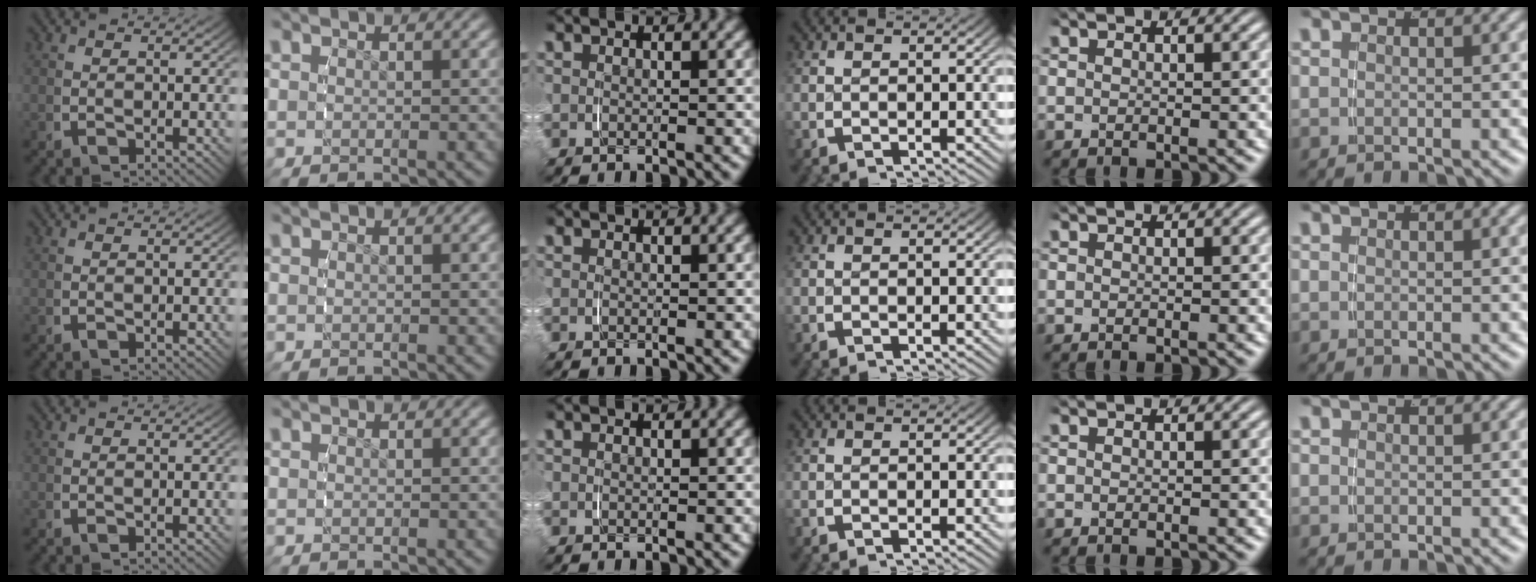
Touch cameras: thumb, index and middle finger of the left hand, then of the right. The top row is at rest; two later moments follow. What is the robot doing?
{"motion": "grasp_and_lifting", "object": "jewelry box"}